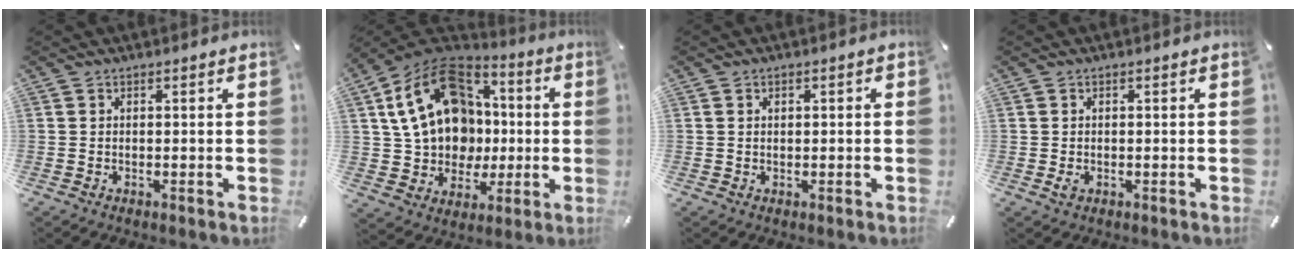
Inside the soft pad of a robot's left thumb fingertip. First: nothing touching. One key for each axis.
{"total": 22.4, "fx": 3.8, "fy": 17.8, "fz": 13.1, "tx": -0.242, "ty": -0.004, "tz": 0.081}
{"total": 1.5, "fx": 0.1, "fy": 1.1, "fz": 0.9, "tx": -0.019, "ty": 0.006, "tz": -0.001}
{"total": 1.4, "fx": -0.3, "fy": 1.0, "fz": 1.0, "tx": -0.018, "ty": 0.002, "tz": -0.005}